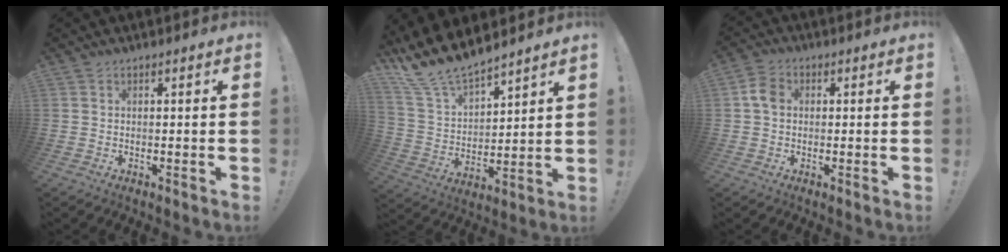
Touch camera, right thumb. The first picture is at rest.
{"total": 13.1, "force": [12.0, 3.7, 3.8], "torque": [-0.099, -0.099, 0.224]}
{"total": 5.3, "force": [0.4, 4.0, 3.5], "torque": [-0.068, 0.011, 0.010]}